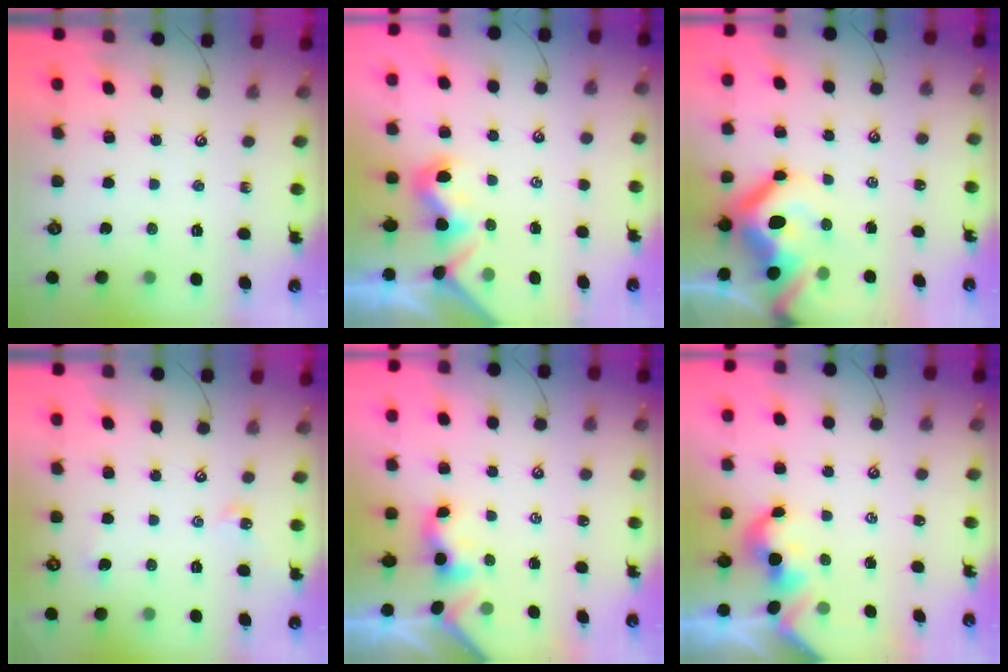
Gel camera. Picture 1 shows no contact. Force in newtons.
{"total": 0.6, "press": 0.4, "slide": 0.5}
{"total": 14.8, "press": 14.6, "slide": 1.9}
{"total": 3.2, "press": 3.1, "slide": 0.5}
{"total": 0.8, "press": 0.7, "slide": 0.4}
{"total": 2.0, "press": 1.9, "slide": 0.4}